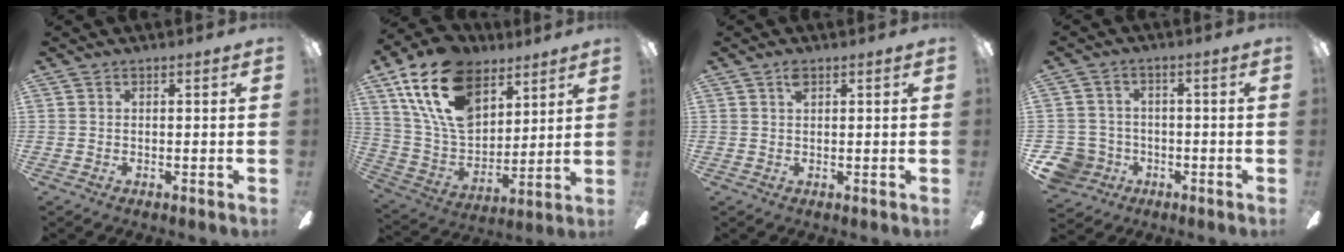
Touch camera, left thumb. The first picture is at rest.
{"total": 20.8, "force": [11.9, 12.6, 11.5], "torque": [-0.227, -0.047, 0.219]}
{"total": 1.7, "force": [1.0, 0.8, 1.1], "torque": [-0.025, 0.002, 0.018]}
{"total": 7.2, "force": [-3.3, 6.1, 2.0], "torque": [-0.064, 0.027, -0.063]}